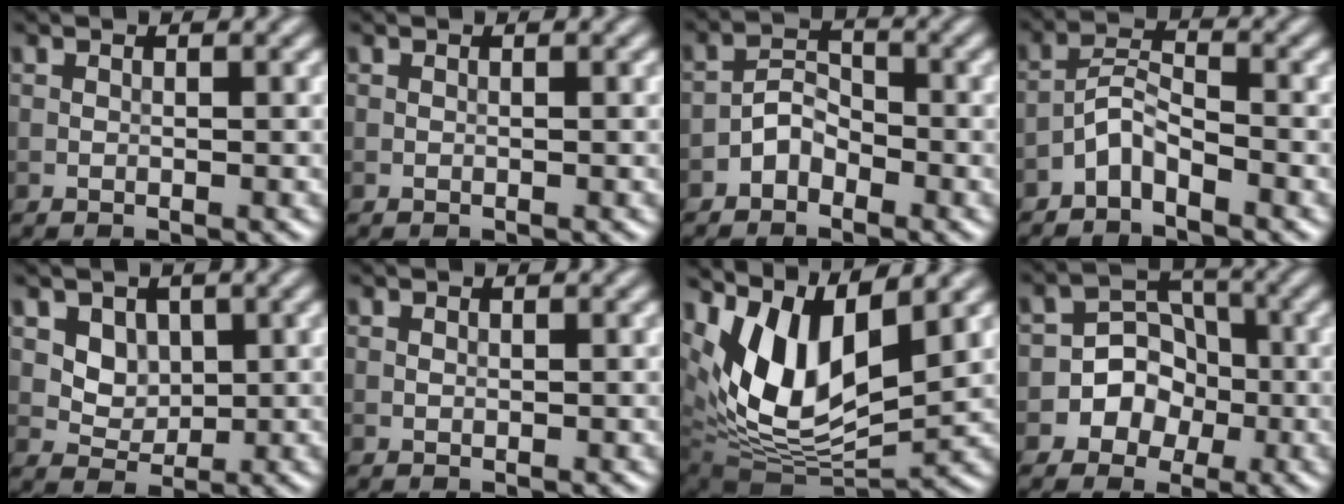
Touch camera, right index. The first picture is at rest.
{"total": 0.0}
{"total": 2.4, "force": [-1.6, 1.5, 1.1], "torque": [-0.015, 0.013, -0.034]}
{"total": 2.7, "force": [-2.1, 0.8, 1.5], "torque": [-0.027, 0.013, -0.047]}
{"total": 2.9, "force": [1.0, 2.3, 1.4], "torque": [-0.028, -0.019, 0.039]}
{"total": 0.0}
{"total": 11.3, "force": [4.4, 5.7, 8.7], "torque": [-0.176, -0.004, 0.085]}
{"total": 4.9, "force": [-1.8, 4.4, 1.4], "torque": [0.022, 0.020, -0.049]}